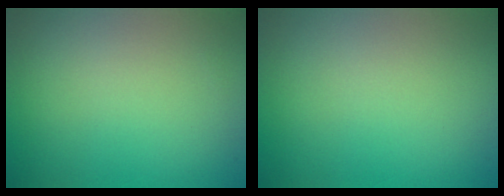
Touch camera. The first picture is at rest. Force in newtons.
{"total": 0.0}